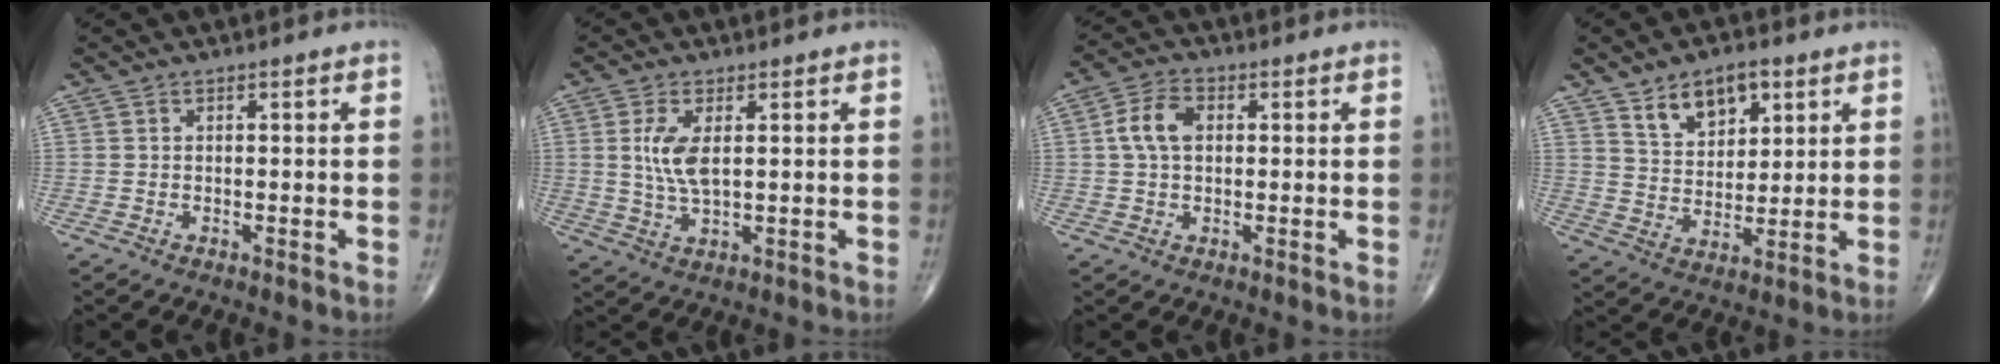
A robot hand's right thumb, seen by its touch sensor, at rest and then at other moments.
{"total": 6.2, "force": [1.2, 2.5, 5.5], "torque": [-0.119, -0.009, 0.029]}
{"total": 6.1, "force": [0.9, 3.9, 4.6], "torque": [-0.093, 0.014, 0.012]}
{"total": 10.0, "force": [5.5, 5.7, 6.0], "torque": [-0.073, -0.029, 0.099]}